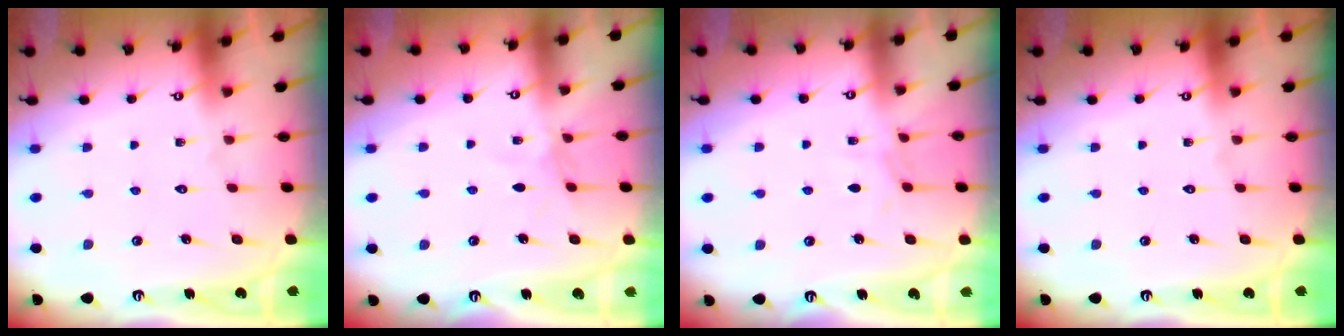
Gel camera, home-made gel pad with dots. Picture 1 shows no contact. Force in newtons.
{"total": 2.6, "press": 2.6, "slide": 0.4}
{"total": 4.3, "press": 4.3, "slide": 0.6}
{"total": 0.0}